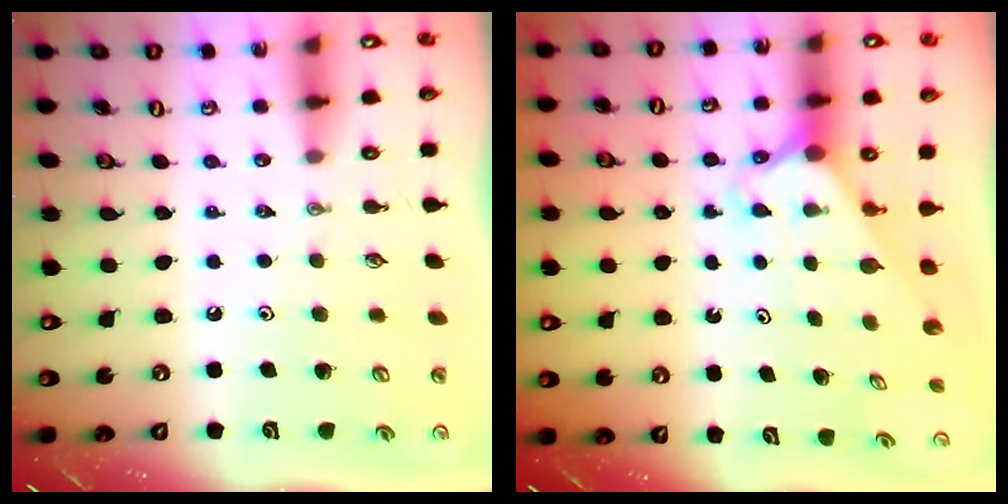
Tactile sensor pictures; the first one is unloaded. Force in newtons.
{"total": 2.3, "press": 2.3, "slide": 0.2}